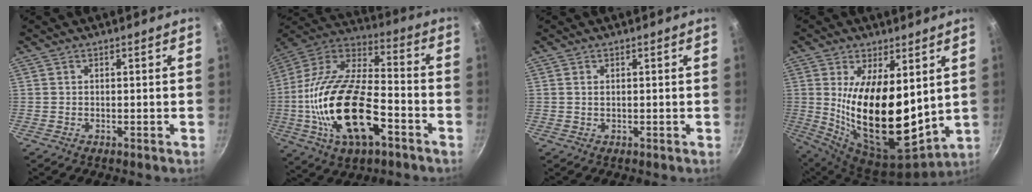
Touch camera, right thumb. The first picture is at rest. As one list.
[{"total": 25.9, "force": [-7.2, 12.8, 21.3], "torque": [-0.403, 0.033, -0.139]}, {"total": 0.7, "force": [0.2, 0.4, 0.6], "torque": [-0.011, 0.000, 0.004]}, {"total": 21.1, "force": [3.6, 10.0, 18.2], "torque": [-0.301, -0.058, 0.079]}]